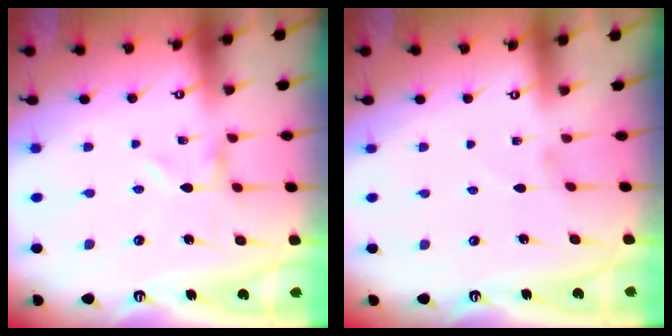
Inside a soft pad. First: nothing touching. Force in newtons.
{"total": 1.1, "press": 1.1, "slide": 0.1}